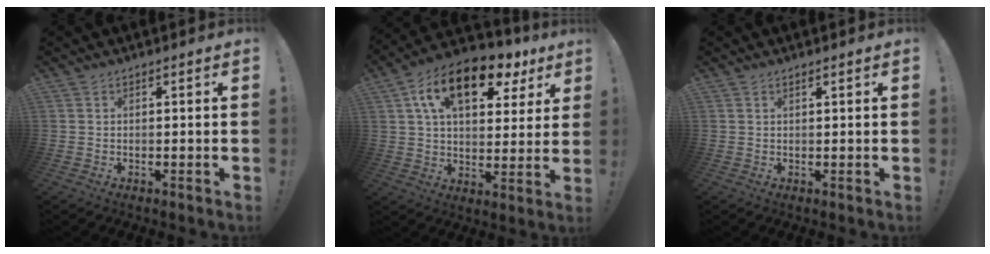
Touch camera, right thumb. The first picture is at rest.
{"total": 17.1, "force": [8.8, 8.8, 11.8], "torque": [-0.186, -0.041, 0.150]}
{"total": 0.8, "force": [0.6, -0.1, 0.5], "torque": [-0.009, -0.002, 0.010]}